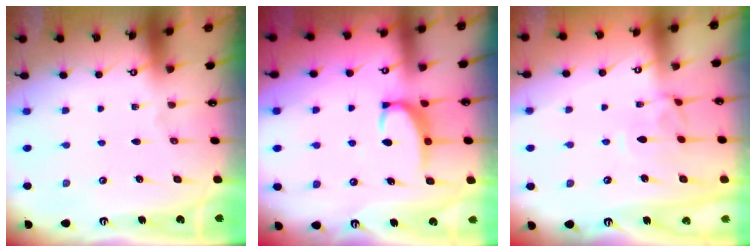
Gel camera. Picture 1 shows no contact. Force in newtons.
{"total": 4.3, "press": 4.2, "slide": 0.9}
{"total": 1.3, "press": 1.2, "slide": 0.6}